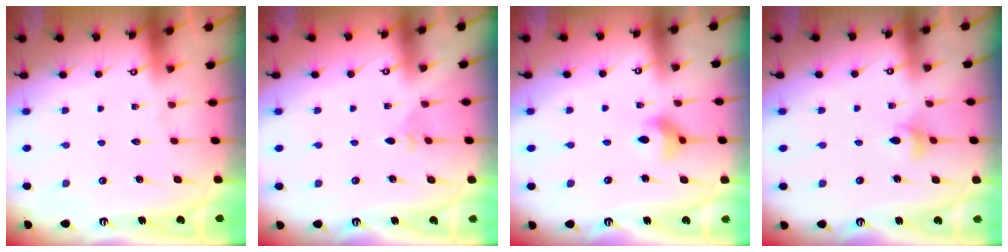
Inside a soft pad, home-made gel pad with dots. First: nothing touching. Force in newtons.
{"total": 2.2, "press": 2.1, "slide": 0.6}
{"total": 6.6, "press": 6.5, "slide": 0.9}
{"total": 4.2, "press": 4.1, "slide": 0.6}